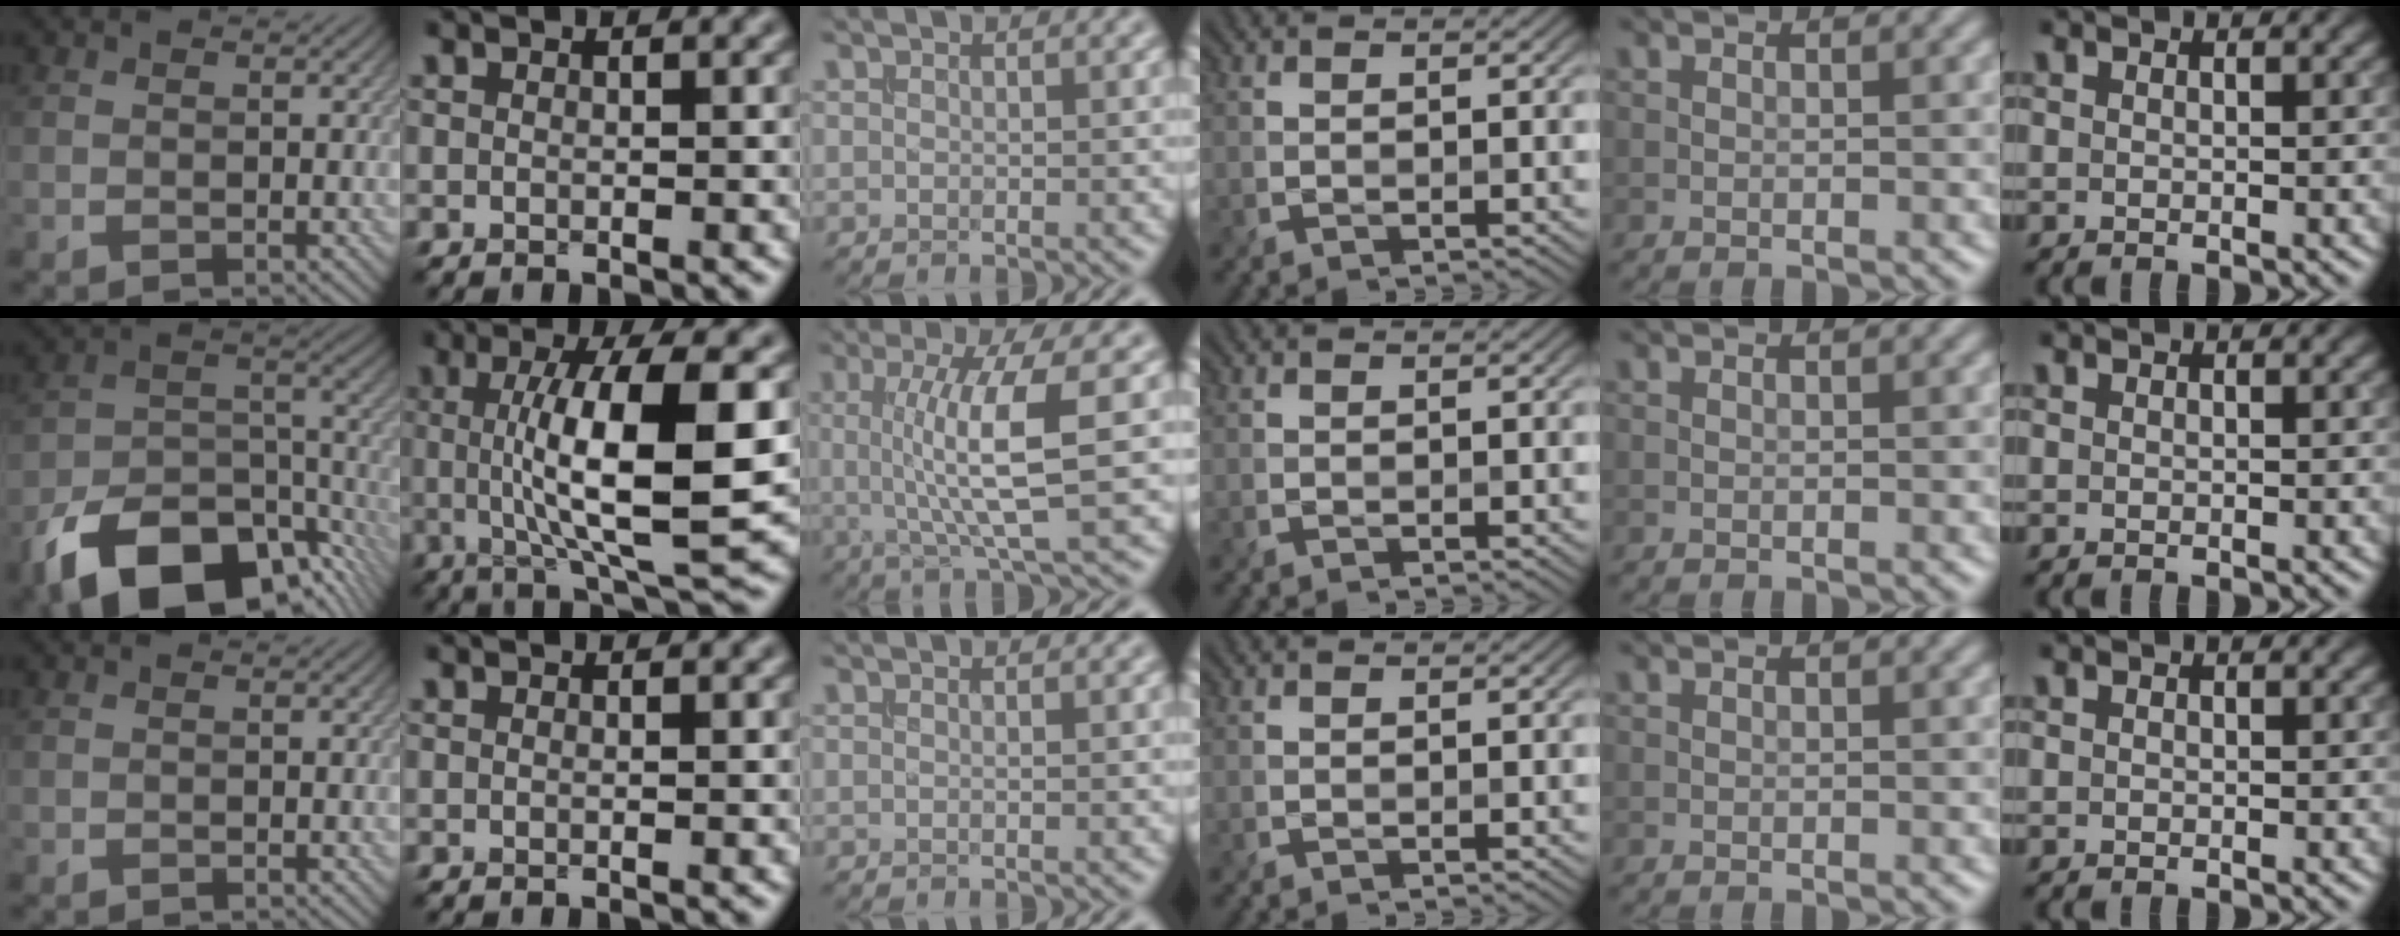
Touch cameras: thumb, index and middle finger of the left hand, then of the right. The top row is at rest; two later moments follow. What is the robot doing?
{"motion": "insert", "object": "drawer"}